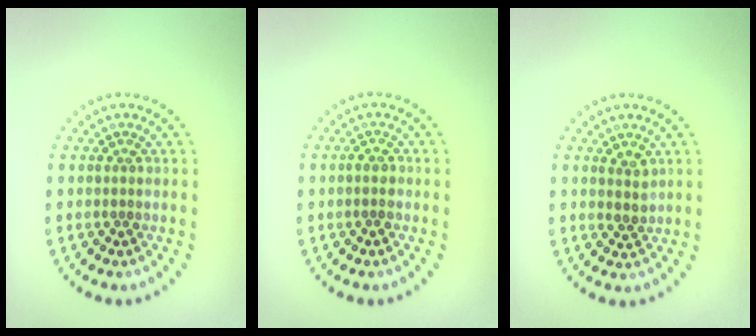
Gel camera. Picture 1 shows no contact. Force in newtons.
{"total": 1.1, "press": 1.1, "slide": 0.2}
{"total": 1.6, "press": 1.2, "slide": 1.0}